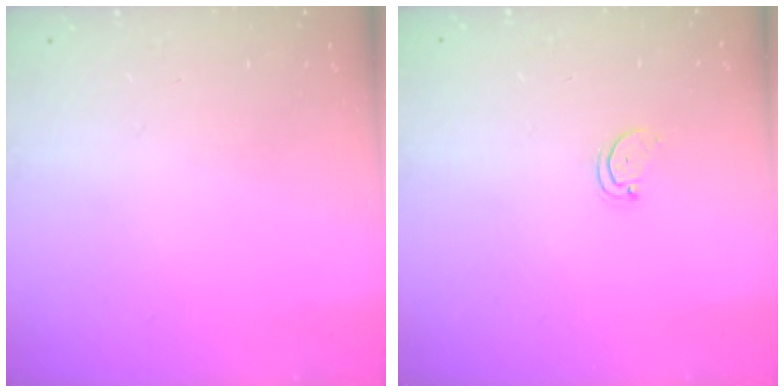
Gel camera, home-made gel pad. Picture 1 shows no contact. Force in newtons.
{"total": 1.5, "press": 1.5, "slide": 0.3}